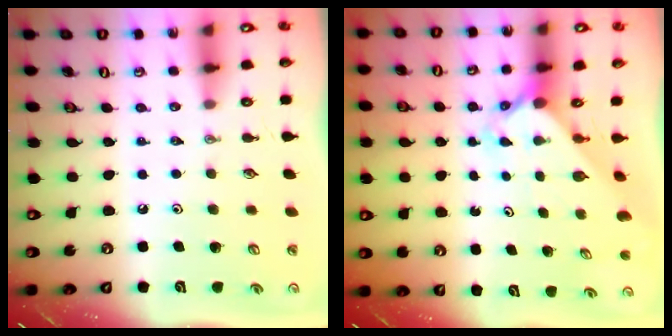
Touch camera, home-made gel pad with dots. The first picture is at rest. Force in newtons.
{"total": 2.4, "press": 2.4, "slide": 0.2}